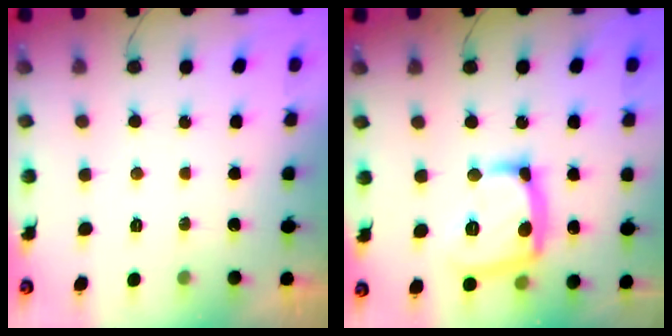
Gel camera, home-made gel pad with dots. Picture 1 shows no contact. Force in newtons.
{"total": 18.2, "press": 18.2, "slide": 1.5}